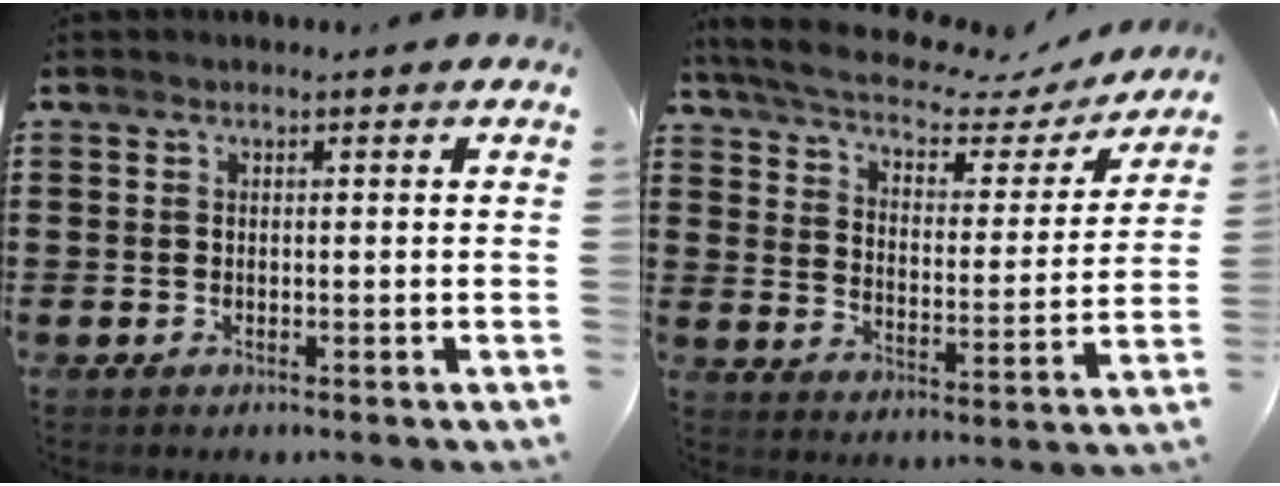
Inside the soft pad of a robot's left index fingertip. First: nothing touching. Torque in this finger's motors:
{"motor_torque": [2.14, 0.00, 0.47, 0.10]}